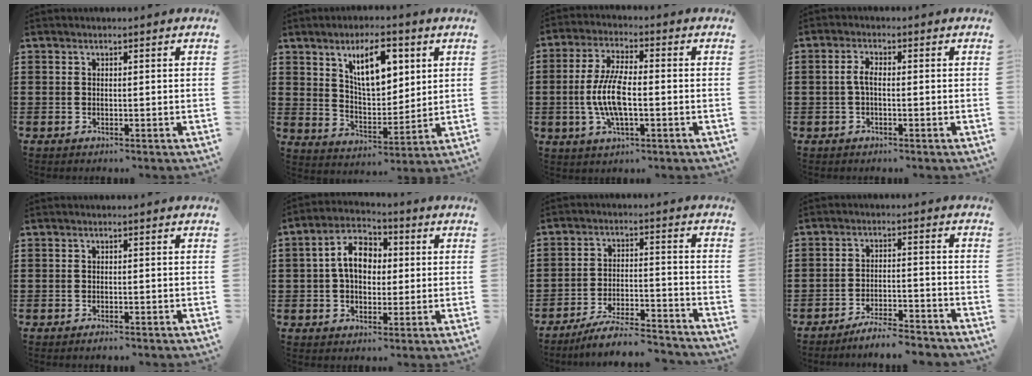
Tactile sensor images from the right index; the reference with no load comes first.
{"total": 9.5, "force": [4.3, 4.6, 7.1], "torque": [-0.123, 0.003, 0.071]}
{"total": 8.3, "force": [-1.3, 2.9, 7.7], "torque": [-0.173, -0.007, -0.031]}
{"total": 2.6, "force": [-0.5, 0.9, 2.4], "torque": [-0.060, -0.002, -0.015]}
{"total": 0.9, "force": [-0.8, 0.0, 0.3], "torque": [-0.010, -0.007, -0.015]}
{"total": 7.8, "force": [0.6, 5.1, 5.9], "torque": [-0.122, 0.014, 0.004]}
{"total": 7.3, "force": [-6.8, 0.5, 2.7], "torque": [-0.055, 0.002, -0.132]}
{"total": 5.1, "force": [-4.9, -0.1, 1.4], "torque": [-0.033, -0.005, -0.099]}